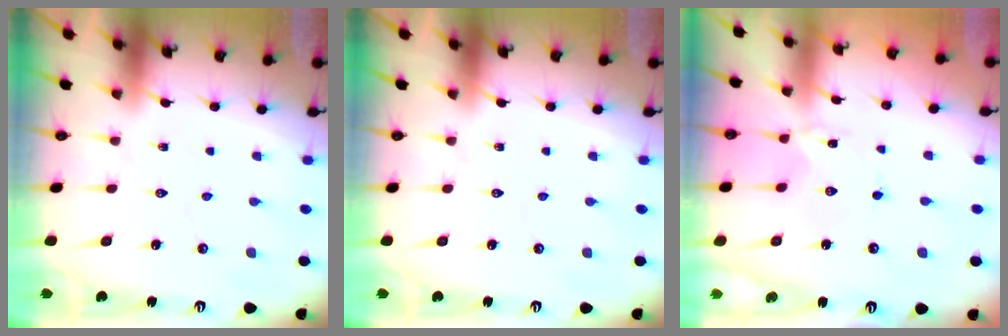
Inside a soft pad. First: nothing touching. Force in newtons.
{"total": 0.0}
{"total": 1.6, "press": 1.6, "slide": 0.3}